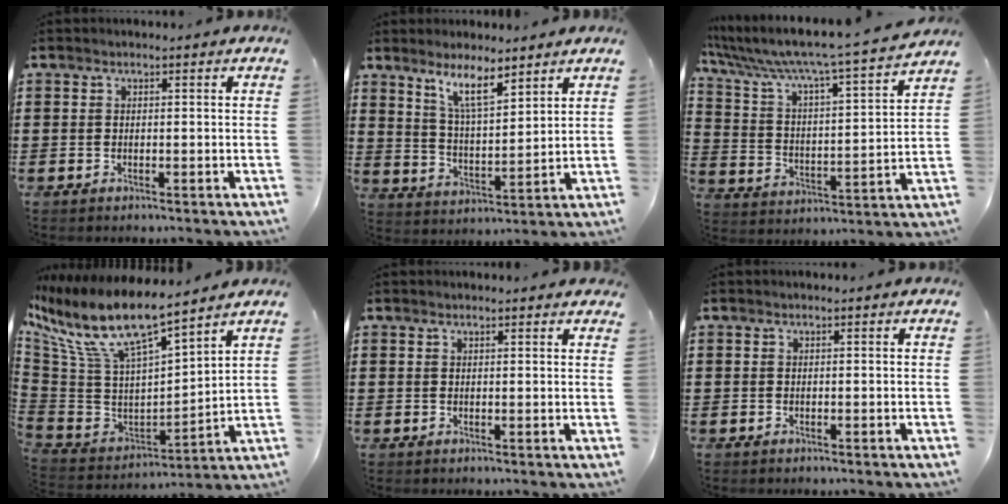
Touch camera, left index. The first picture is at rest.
{"total": 7.5, "force": [5.7, 1.6, 4.7], "torque": [-0.099, -0.017, 0.100]}
{"total": 7.0, "force": [6.1, -0.1, 3.4], "torque": [-0.097, -0.053, 0.093]}
{"total": 12.1, "force": [8.1, 3.1, 8.4], "torque": [-0.209, -0.060, 0.133]}
{"total": 1.0, "force": [0.9, 0.0, 0.5], "torque": [-0.010, 0.000, 0.017]}
{"total": 0.0}